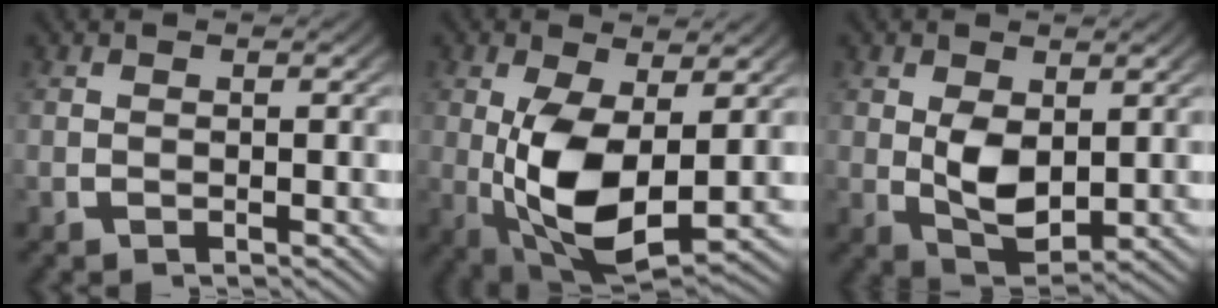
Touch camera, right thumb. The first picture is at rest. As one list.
[{"total": 10.3, "force": [-0.8, 5.9, 8.4], "torque": [-0.196, -0.054, 0.016]}, {"total": 4.9, "force": [0.2, 3.2, 3.7], "torque": [-0.086, -0.029, 0.018]}]